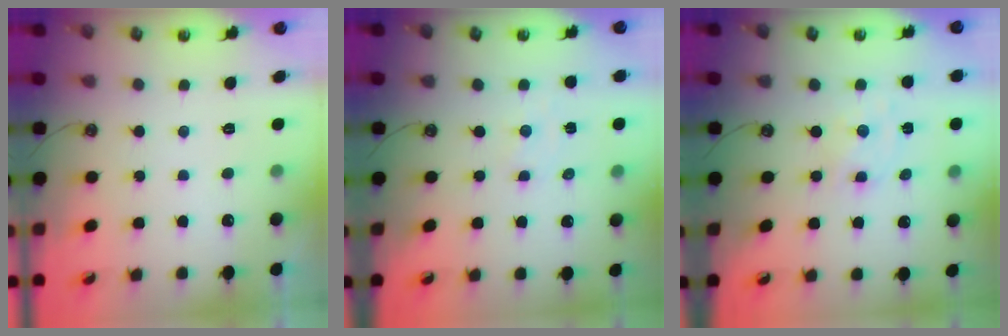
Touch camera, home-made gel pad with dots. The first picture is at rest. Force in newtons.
{"total": 1.8, "press": 1.7, "slide": 0.3}
{"total": 0.9, "press": 0.8, "slide": 0.1}